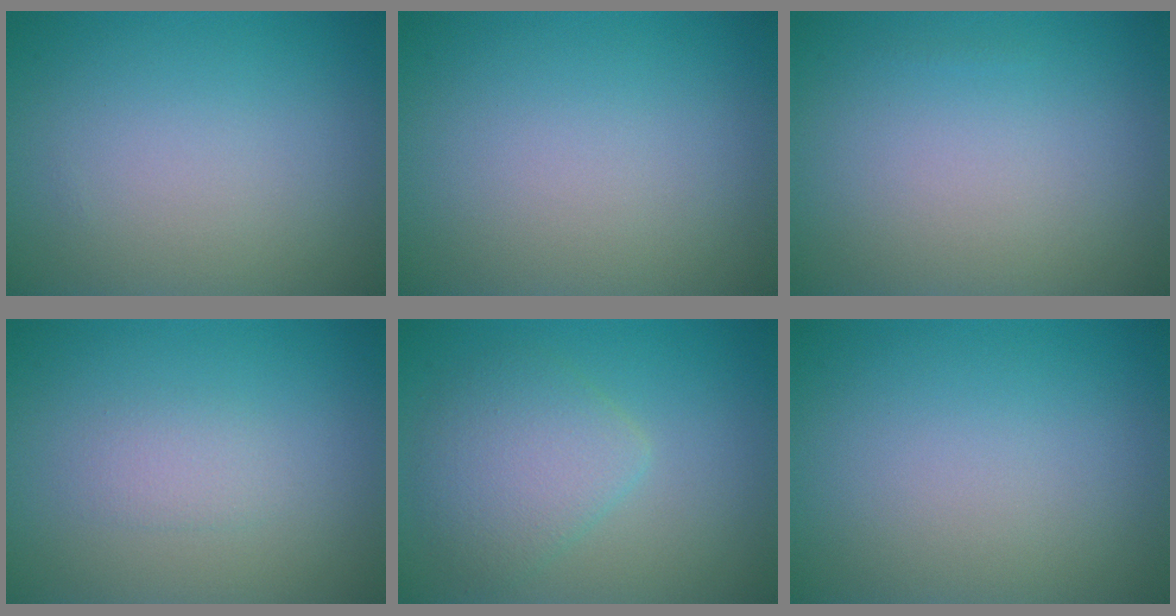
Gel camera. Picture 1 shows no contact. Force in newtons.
{"total": 0.0}
{"total": 0.0}
{"total": 1.2, "press": 1.2, "slide": 0.3}
{"total": 3.8, "press": 3.8, "slide": 0.1}
{"total": 0.0}